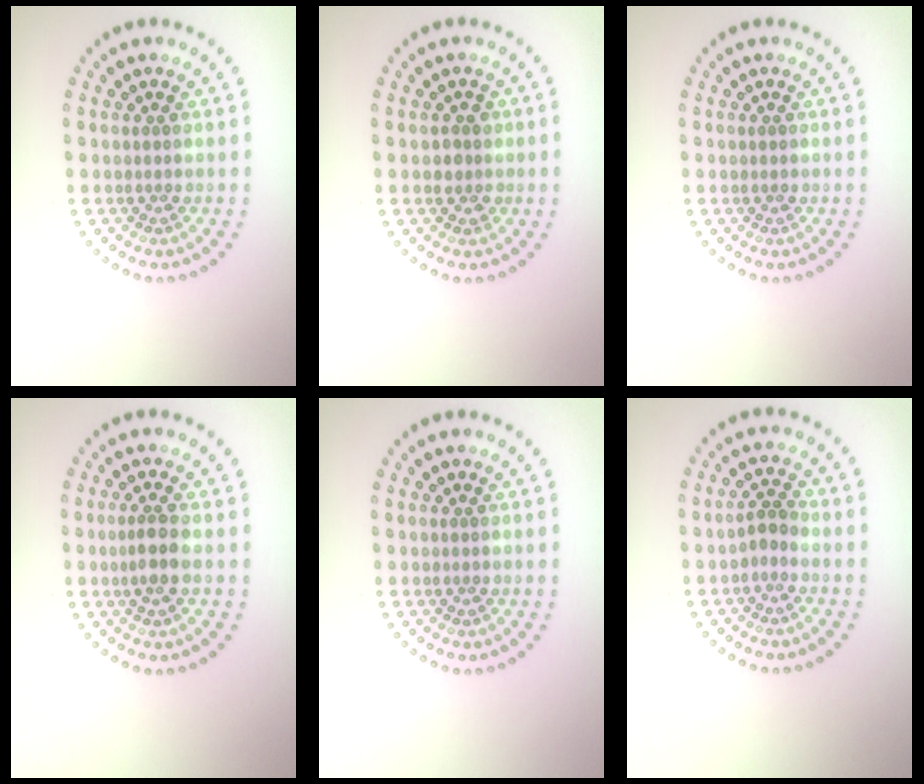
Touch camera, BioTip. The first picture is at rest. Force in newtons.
{"total": 1.4, "press": 1.3, "slide": 0.5}
{"total": 0.6, "press": 0.6, "slide": 0.1}
{"total": 1.9, "press": 1.7, "slide": 0.8}
{"total": 0.0}
{"total": 1.3, "press": 1.0, "slide": 0.8}